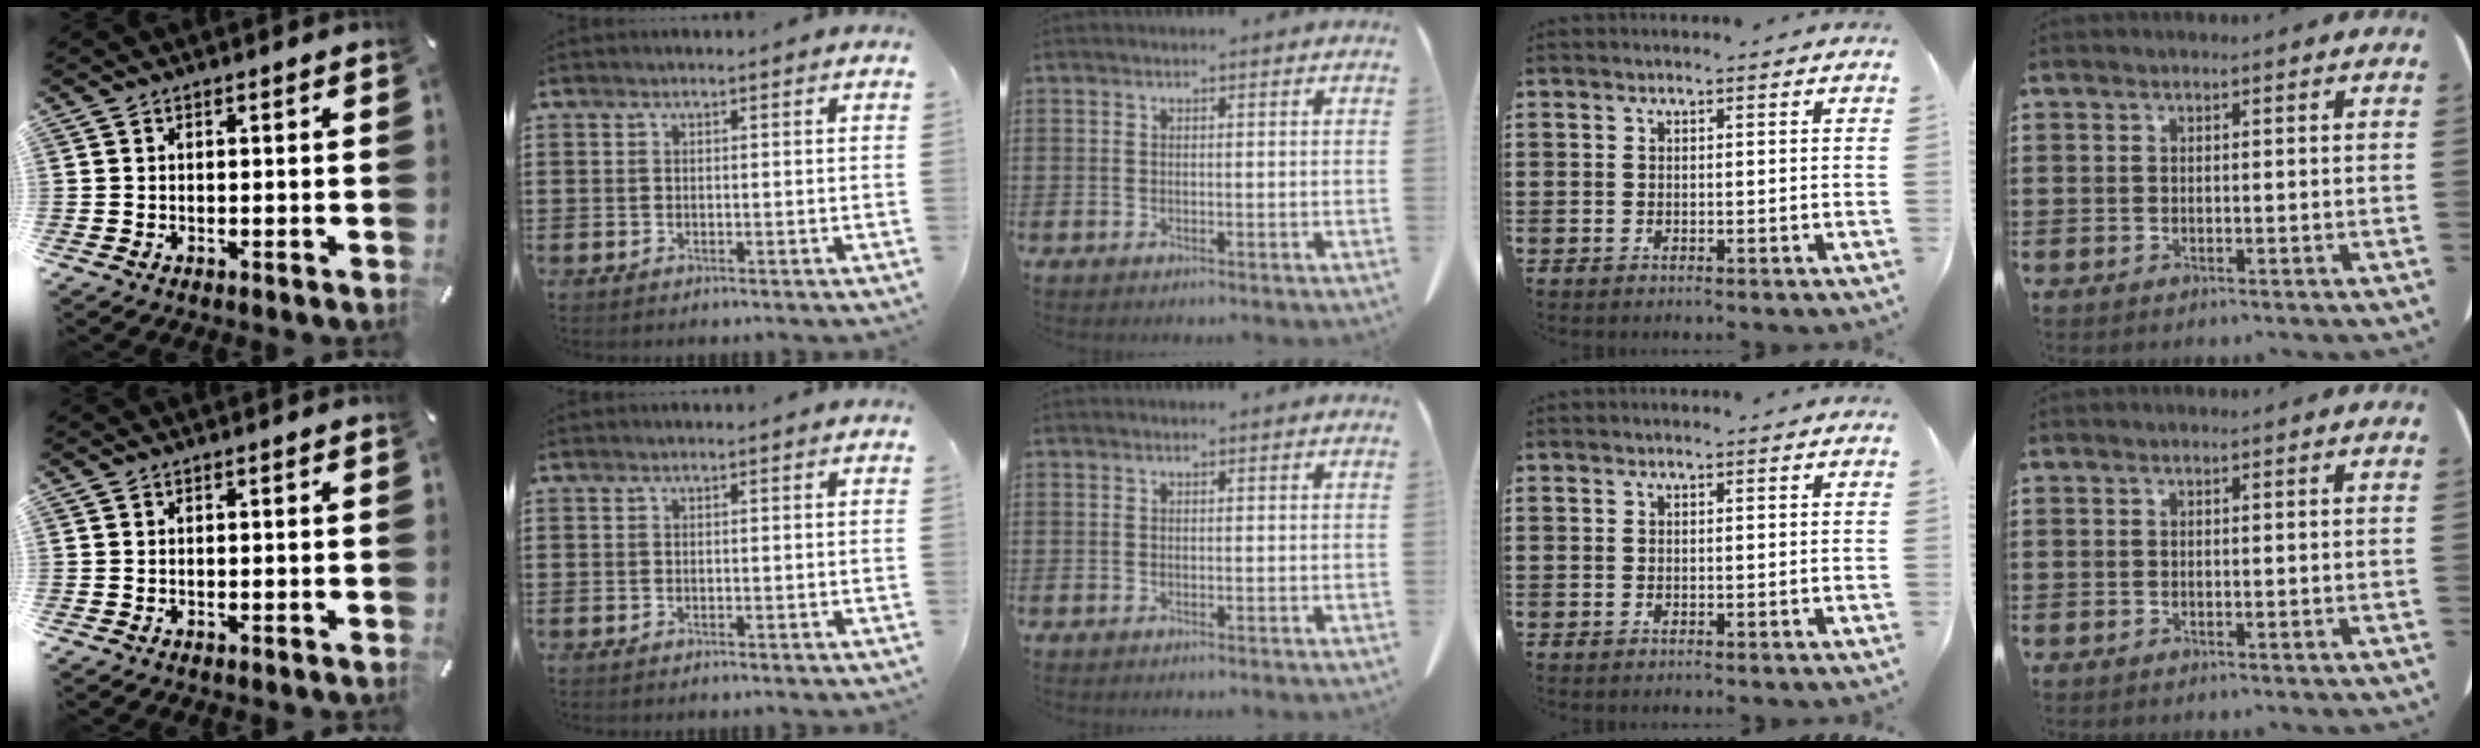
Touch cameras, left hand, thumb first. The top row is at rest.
{}